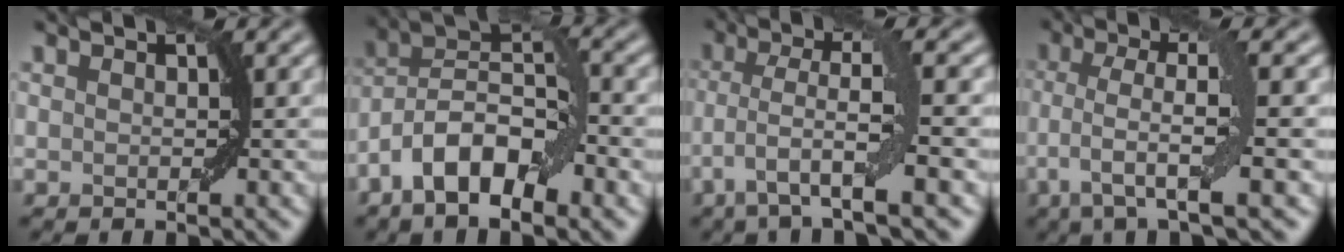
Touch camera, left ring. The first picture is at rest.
{"total": 9.4, "force": [-4.4, 3.9, 7.4], "torque": [-0.123, 0.014, -0.084]}
{"total": 5.5, "force": [-1.7, 0.5, 5.1], "torque": [-0.105, 0.002, -0.035]}
{"total": 5.4, "force": [-1.1, 0.7, 5.2], "torque": [-0.103, 0.005, -0.020]}